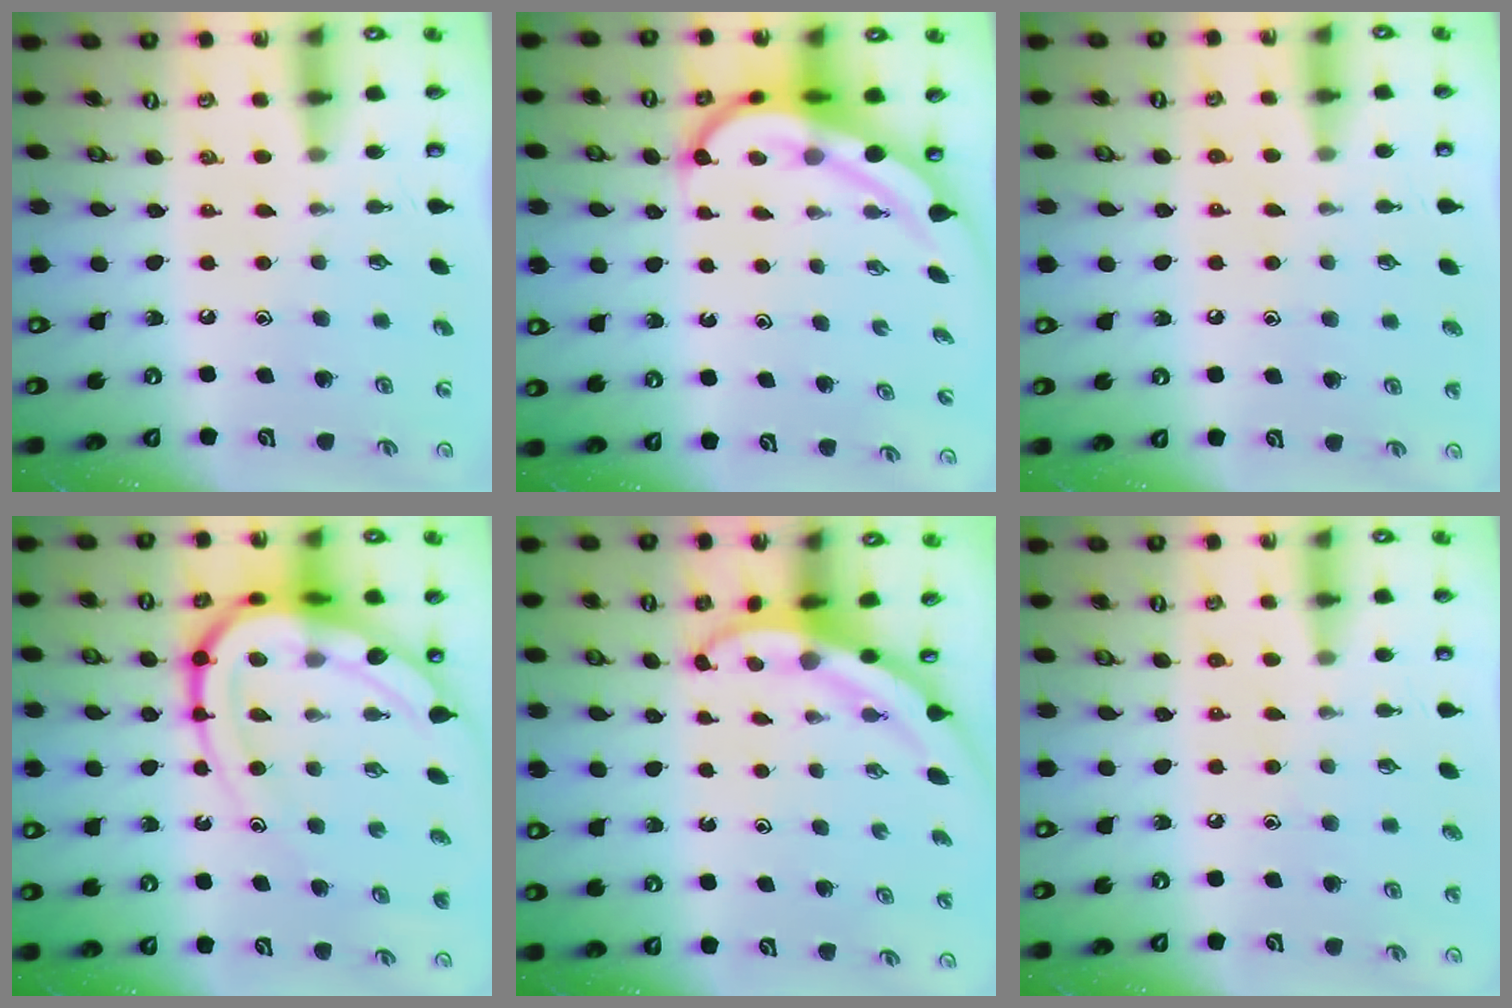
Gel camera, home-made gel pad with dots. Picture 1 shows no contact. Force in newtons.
{"total": 6.5, "press": 6.5, "slide": 0.8}
{"total": 5.2, "press": 5.2, "slide": 0.6}
{"total": 18.6, "press": 18.5, "slide": 1.9}
{"total": 3.9, "press": 3.9, "slide": 0.5}
{"total": 4.8, "press": 4.8, "slide": 0.6}